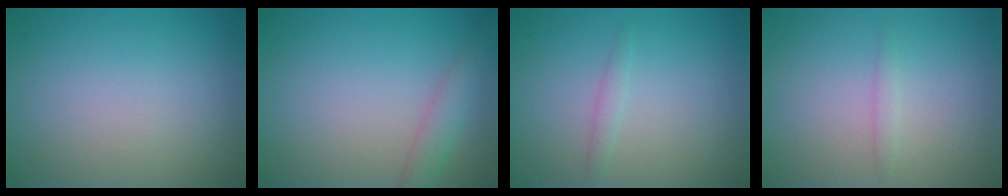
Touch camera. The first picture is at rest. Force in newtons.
{"total": 2.0, "press": 2.0, "slide": 0.0}
{"total": 0.9, "press": 0.9, "slide": 0.0}
{"total": 0.8, "press": 0.8, "slide": 0.0}